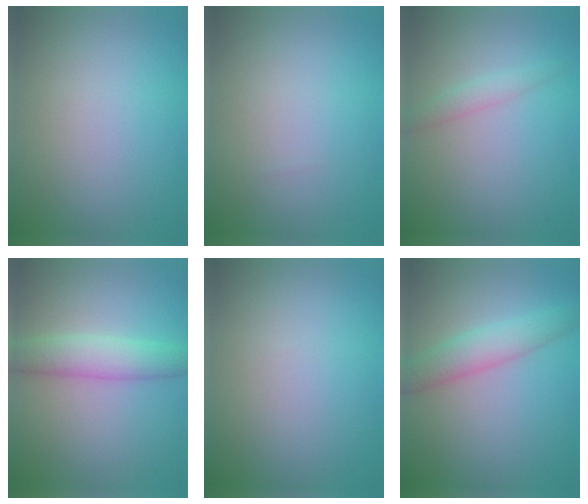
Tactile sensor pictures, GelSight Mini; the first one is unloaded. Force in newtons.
{"total": 0.0}
{"total": 1.4, "press": 1.4, "slide": 0.0}
{"total": 3.6, "press": 3.6, "slide": 0.2}
{"total": 0.0}
{"total": 3.3, "press": 3.3, "slide": 0.1}